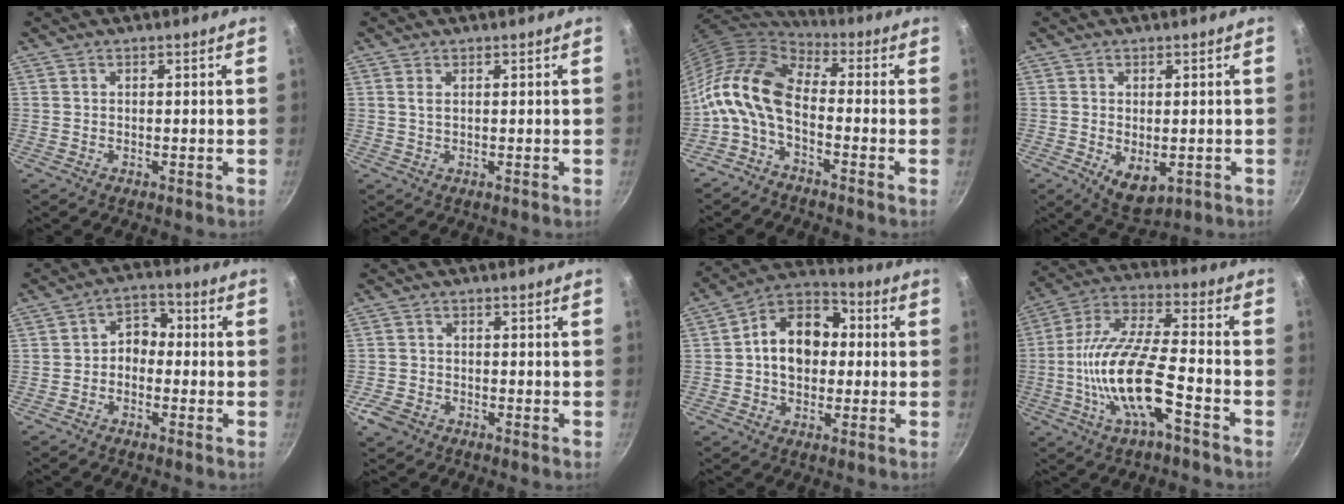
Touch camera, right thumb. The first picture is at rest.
{"total": 1.2, "force": [0.4, 0.5, 1.0], "torque": [-0.021, 0.000, 0.007]}
{"total": 13.2, "force": [-2.5, 7.2, 10.8], "torque": [-0.209, 0.032, -0.068]}
{"total": 6.2, "force": [-1.1, 3.8, 4.8], "torque": [-0.067, -0.013, -0.005]}
{"total": 5.0, "force": [-1.0, 3.9, 3.0], "torque": [-0.015, 0.027, -0.030]}
{"total": 4.0, "force": [-2.3, 2.8, 1.7], "torque": [-0.038, 0.015, -0.042]}
{"total": 13.5, "force": [0.6, 10.1, 9.0], "torque": [-0.100, 0.031, -0.011]}
{"total": 17.1, "force": [-5.8, 5.3, 15.2], "torque": [-0.293, 0.038, -0.121]}